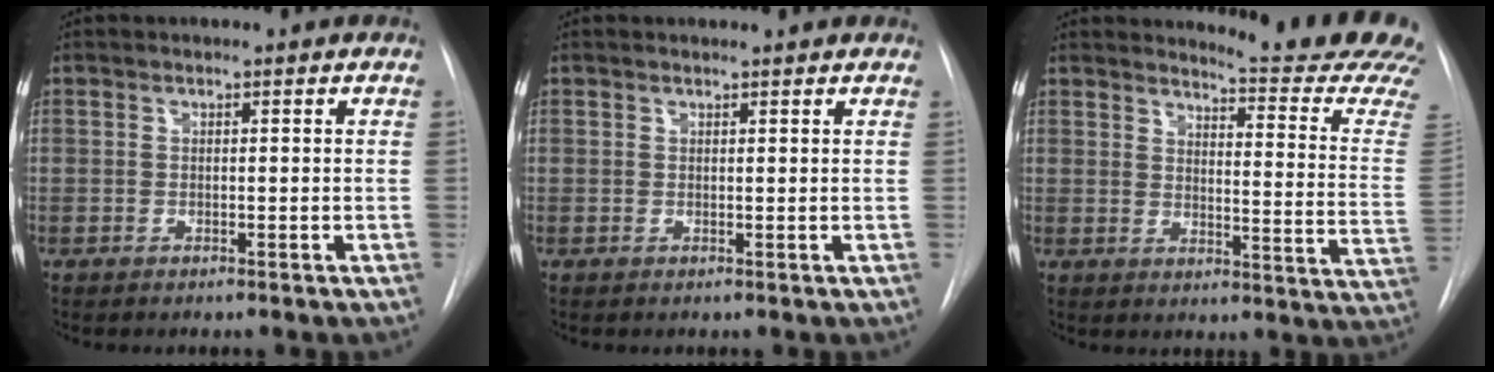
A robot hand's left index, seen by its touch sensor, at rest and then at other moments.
{"total": 2.0, "force": [2.0, 0.3, 0.4], "torque": [-0.014, 0.010, 0.019]}
{"total": 17.5, "force": [17.0, -1.1, 4.0], "torque": [-0.053, -0.161, 0.180]}